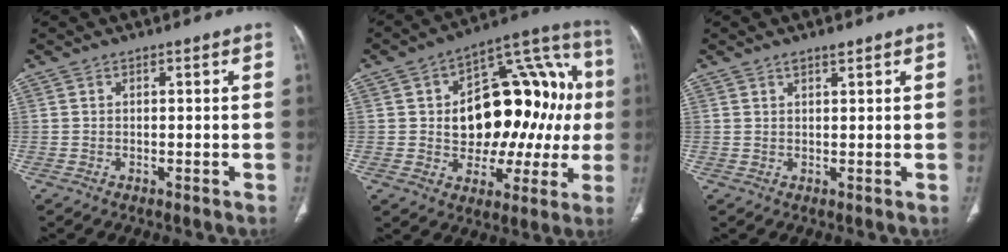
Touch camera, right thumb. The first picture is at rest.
{"total": 24.0, "force": [1.3, 14.7, 18.9], "torque": [-0.211, 0.041, 0.027]}
{"total": 1.7, "force": [1.4, 0.6, 0.9], "torque": [-0.005, -0.006, 0.022]}